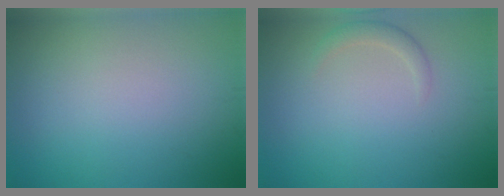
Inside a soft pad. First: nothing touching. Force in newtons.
{"total": 1.2, "press": 1.2, "slide": 0.0}